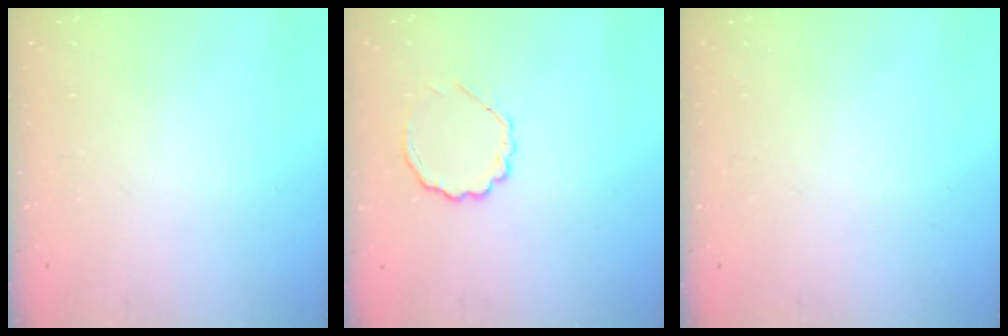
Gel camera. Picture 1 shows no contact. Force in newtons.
{"total": 5.0, "press": 4.9, "slide": 1.0}
{"total": 0.0}